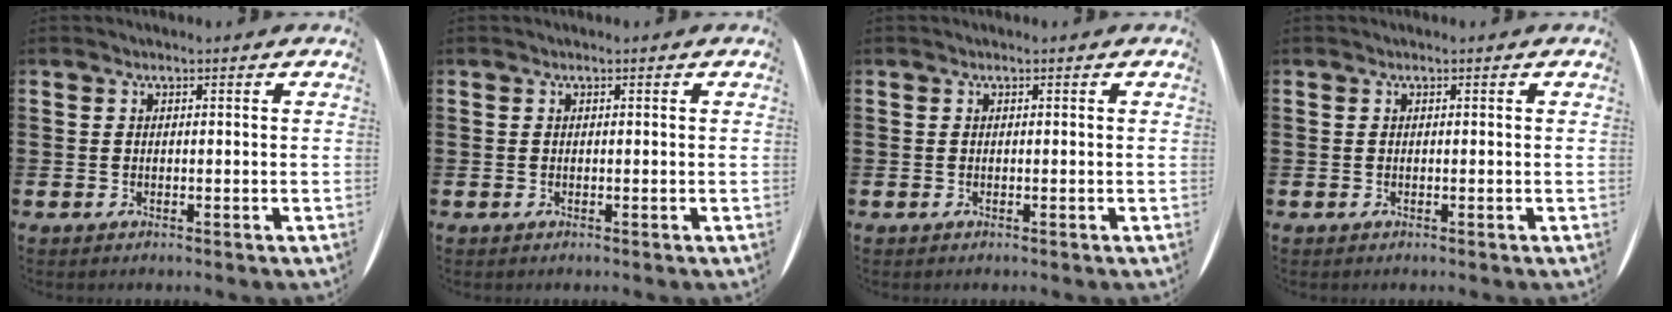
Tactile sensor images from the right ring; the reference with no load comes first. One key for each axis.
{"total": 0.0}
{"total": 0.0}
{"total": 0.0}